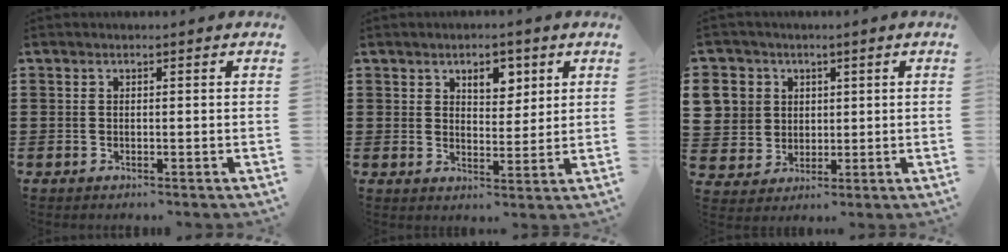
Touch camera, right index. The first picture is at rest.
{"total": 4.7, "force": [2.8, 2.7, 2.6], "torque": [-0.038, 0.004, 0.044]}
{"total": 6.9, "force": [2.1, 6.5, 0.7], "torque": [-0.055, 0.015, 0.040]}